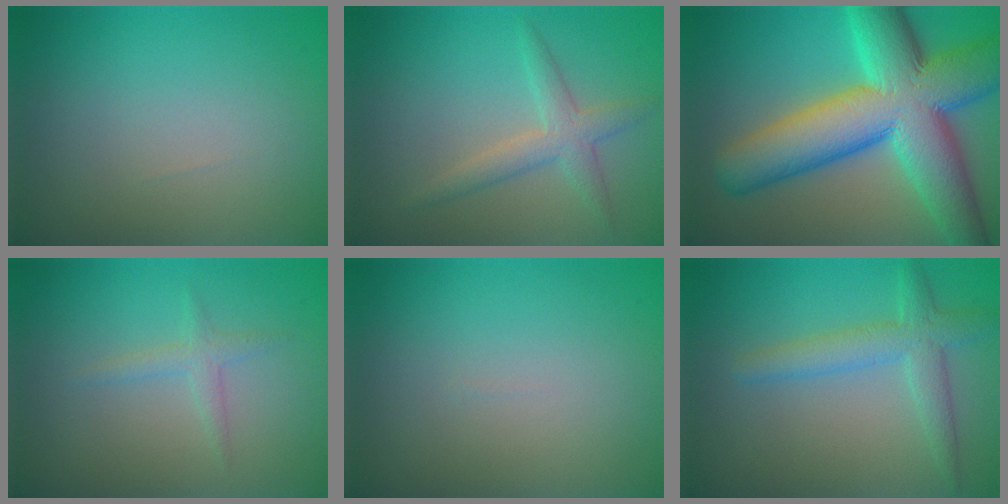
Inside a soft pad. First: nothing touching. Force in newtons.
{"total": 2.7, "press": 2.7, "slide": 0.1}
{"total": 14.4, "press": 14.4, "slide": 0.3}
{"total": 0.7, "press": 0.6, "slide": 0.1}
{"total": 0.0}
{"total": 3.4, "press": 3.4, "slide": 0.1}